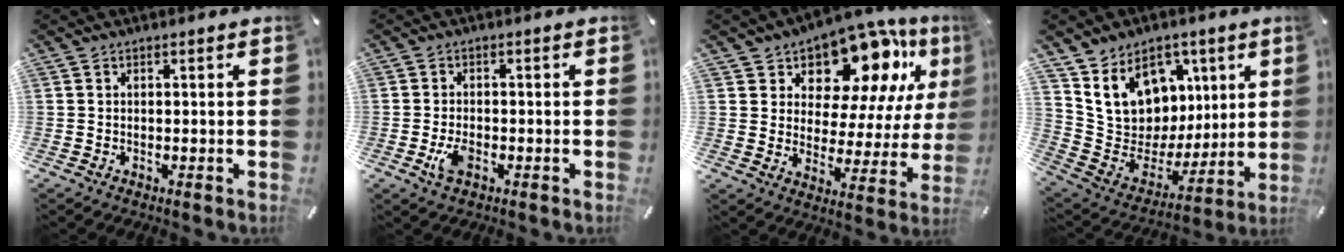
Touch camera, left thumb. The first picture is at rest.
{"total": 4.2, "force": [-1.5, 2.6, 3.0], "torque": [-0.070, 0.001, -0.029]}
{"total": 14.2, "force": [10.4, 7.9, 5.7], "torque": [-0.093, -0.088, 0.179]}
{"total": 15.0, "force": [7.2, 12.3, 4.5], "torque": [-0.081, -0.055, 0.150]}